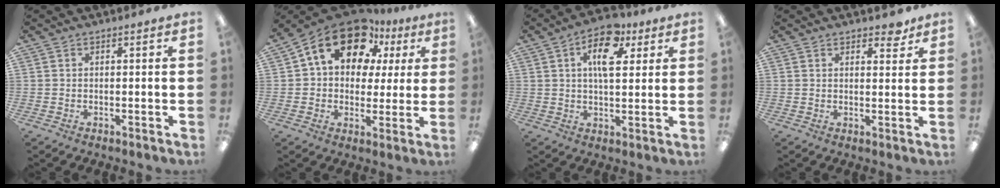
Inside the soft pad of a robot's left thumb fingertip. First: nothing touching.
{"total": 15.6, "force": [9.1, 9.6, 8.2], "torque": [-0.146, -0.041, 0.166]}
{"total": 11.8, "force": [4.8, 6.2, 8.7], "torque": [-0.120, -0.008, 0.078]}
{"total": 3.2, "force": [2.7, 1.3, 1.2], "torque": [-0.003, -0.012, 0.044]}